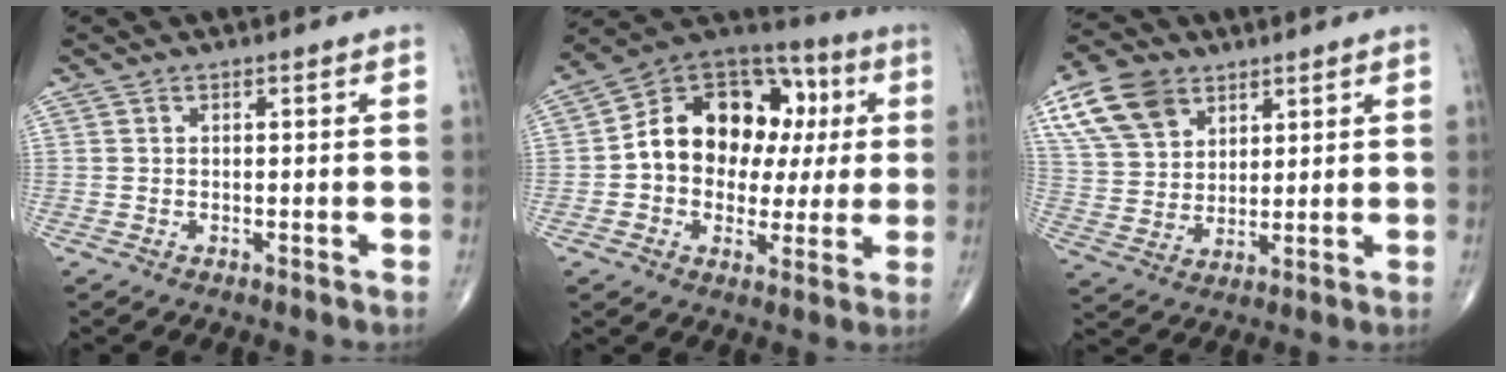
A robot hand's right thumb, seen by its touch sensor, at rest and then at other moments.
{"total": 19.0, "force": [1.9, 14.2, 12.4], "torque": [-0.137, 0.039, 0.026]}
{"total": 12.3, "force": [6.5, 8.3, 6.3], "torque": [-0.105, -0.013, 0.130]}